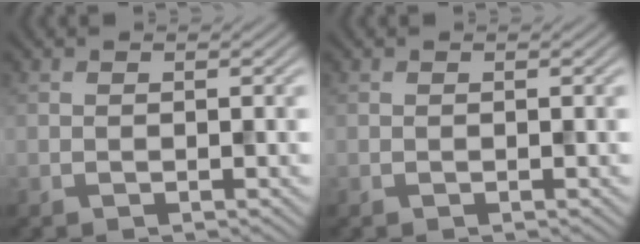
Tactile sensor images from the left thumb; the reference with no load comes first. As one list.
[{"total": 0.0}]